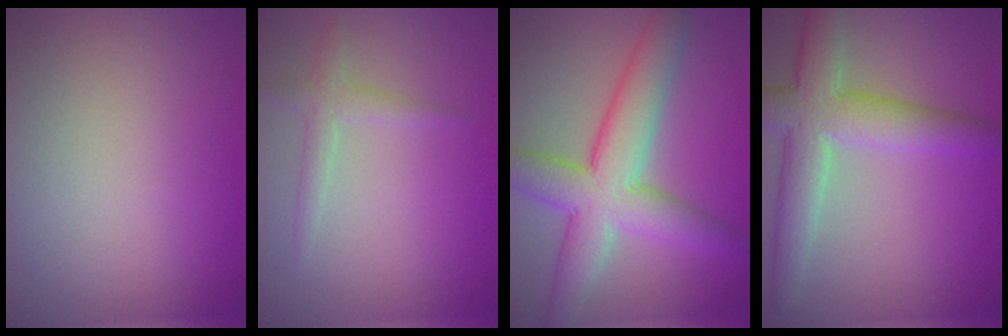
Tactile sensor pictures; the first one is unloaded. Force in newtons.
{"total": 1.6, "press": 1.6, "slide": 0.0}
{"total": 7.6, "press": 7.6, "slide": 0.3}
{"total": 6.0, "press": 6.0, "slide": 0.3}